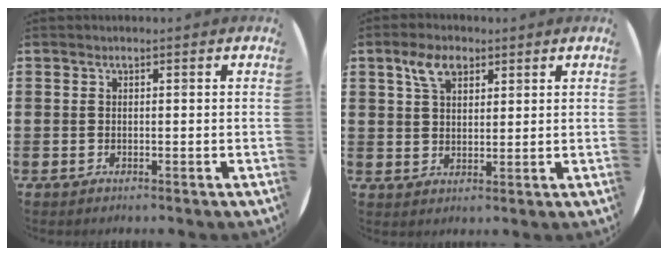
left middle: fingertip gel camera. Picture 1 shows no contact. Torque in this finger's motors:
{"motor_torque": [0.75, -0.58, 0.07, 0.00]}